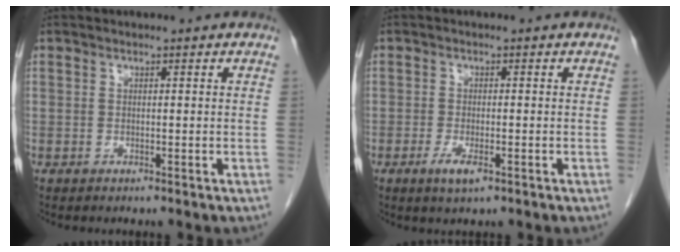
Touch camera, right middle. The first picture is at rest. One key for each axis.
{"total": 3.0, "fx": -1.5, "fy": 0.8, "fz": 2.5, "tx": -0.051, "ty": -0.004, "tz": -0.025}